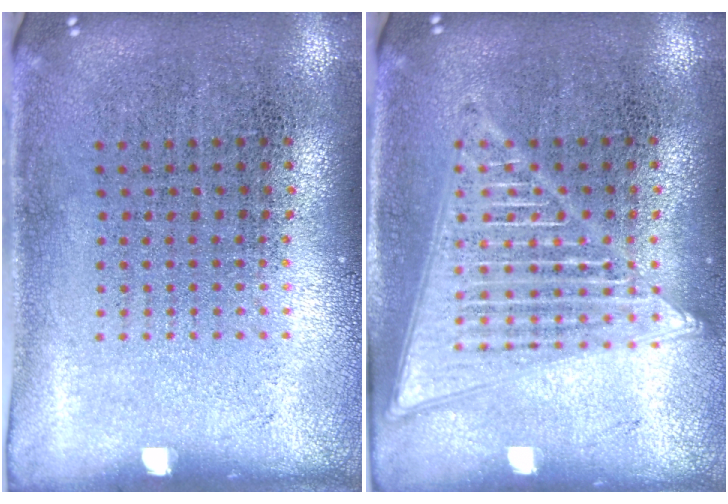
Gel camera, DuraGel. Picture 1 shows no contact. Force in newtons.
{"total": 3.3, "press": 3.3, "slide": 0.3}